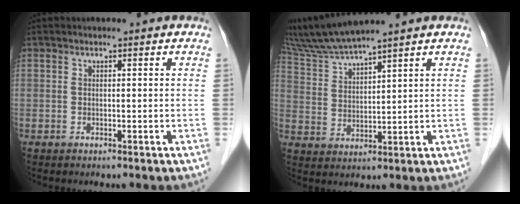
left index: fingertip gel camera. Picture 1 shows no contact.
{"total": 7.7, "force": [7.1, -1.5, 2.6], "torque": [-0.068, 0.004, 0.148]}